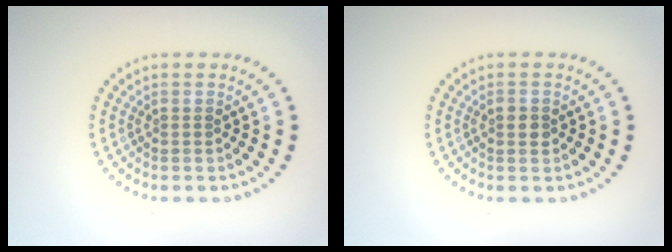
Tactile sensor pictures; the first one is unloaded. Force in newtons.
{"total": 0.9, "press": 0.9, "slide": 0.0}